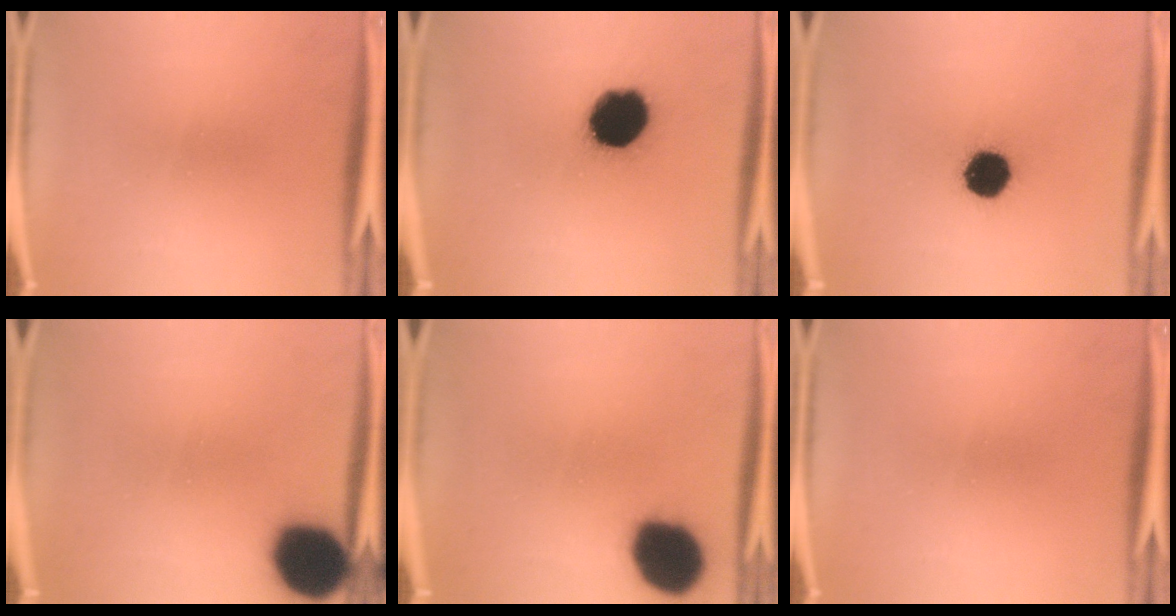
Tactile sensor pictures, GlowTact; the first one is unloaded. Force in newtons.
{"total": 18.2}
{"total": 11.5}
{"total": 17.6}
{"total": 17.8}
{"total": 0.0}